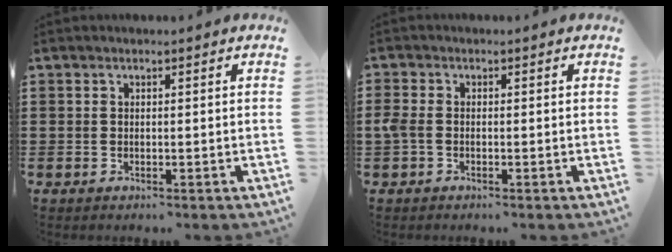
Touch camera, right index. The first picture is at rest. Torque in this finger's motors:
{"motor_torque": [0.41, -0.36, 0.28, 0.07]}